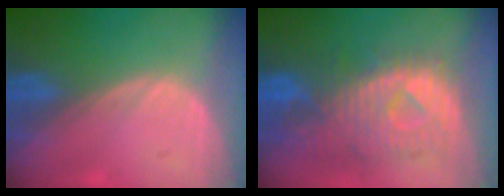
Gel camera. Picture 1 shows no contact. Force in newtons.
{"total": 11.3, "press": 9.8, "slide": 5.6}